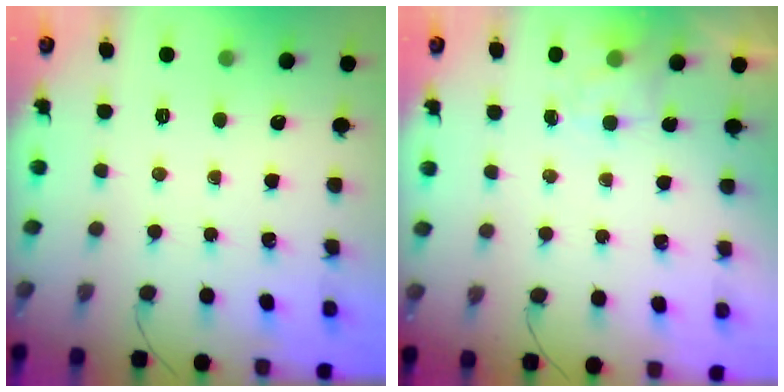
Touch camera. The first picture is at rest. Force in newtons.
{"total": 2.4, "press": 1.9, "slide": 1.4}